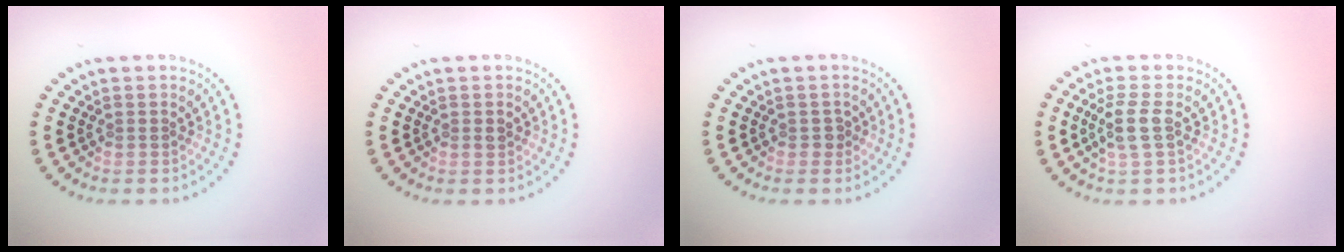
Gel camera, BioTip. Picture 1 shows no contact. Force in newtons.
{"total": 0.7, "press": 0.7, "slide": 0.0}
{"total": 0.8, "press": 0.8, "slide": 0.2}
{"total": 2.4, "press": 2.1, "slide": 1.3}